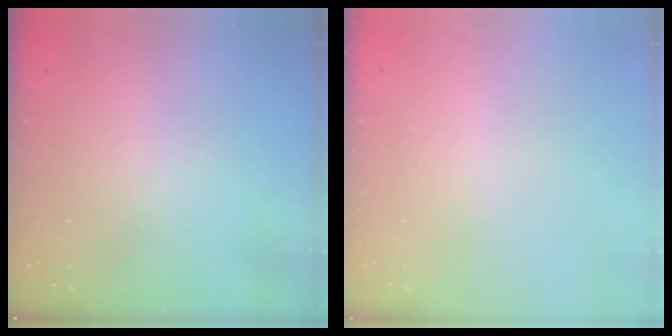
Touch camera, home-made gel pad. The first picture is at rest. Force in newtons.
{"total": 0.0}